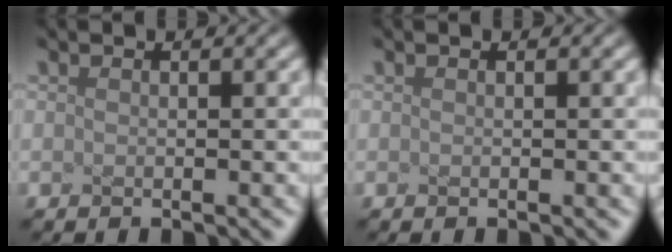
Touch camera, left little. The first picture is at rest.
{"total": 0.0}